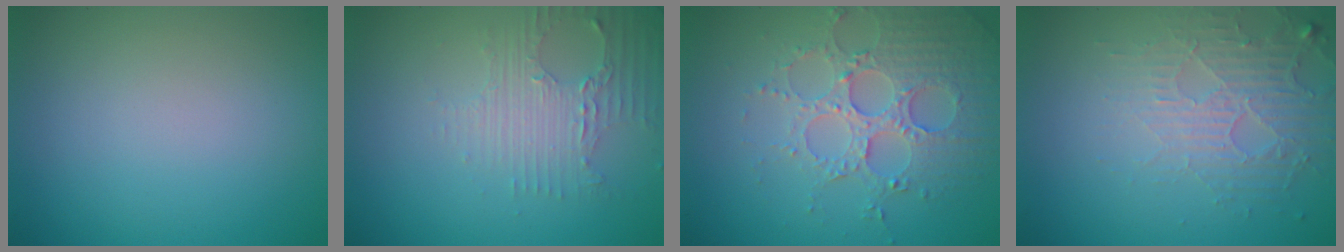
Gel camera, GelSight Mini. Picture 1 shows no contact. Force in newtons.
{"total": 3.5, "press": 2.6, "slide": 2.4}
{"total": 4.9, "press": 4.1, "slide": 2.7}
{"total": 4.0, "press": 2.9, "slide": 2.8}